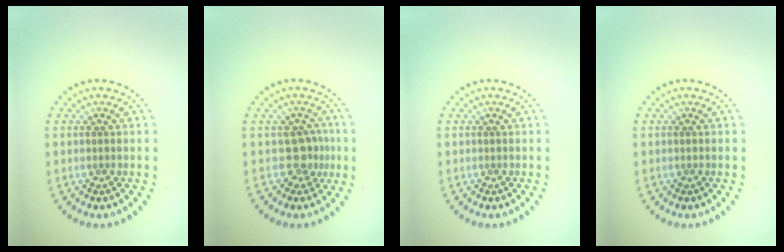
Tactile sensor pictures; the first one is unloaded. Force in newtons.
{"total": 2.0, "press": 1.6, "slide": 1.1}
{"total": 0.0}
{"total": 0.0}